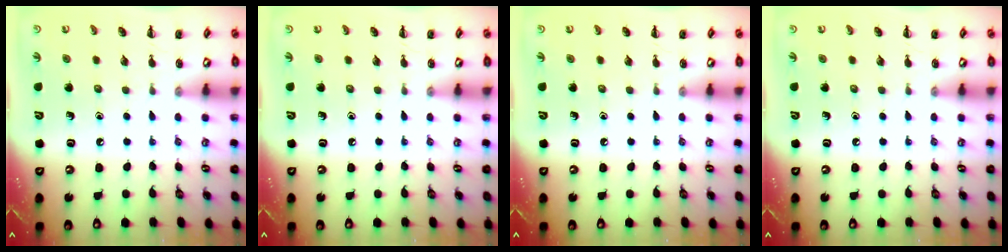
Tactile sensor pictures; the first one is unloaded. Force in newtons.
{"total": 0.0}
{"total": 0.0}
{"total": 0.0}